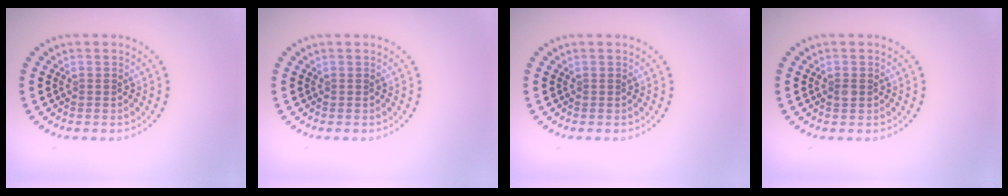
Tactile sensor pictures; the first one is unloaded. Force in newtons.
{"total": 0.0}
{"total": 0.0}
{"total": 0.7, "press": 0.7, "slide": 0.0}